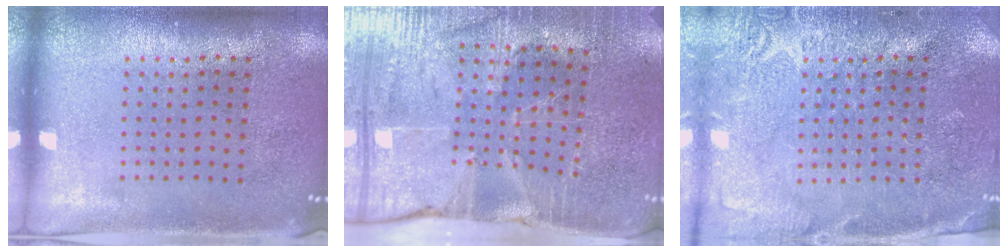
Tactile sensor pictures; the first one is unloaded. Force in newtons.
{"total": 3.5, "press": 3.4, "slide": 0.7}
{"total": 2.8, "press": 2.8, "slide": 0.1}